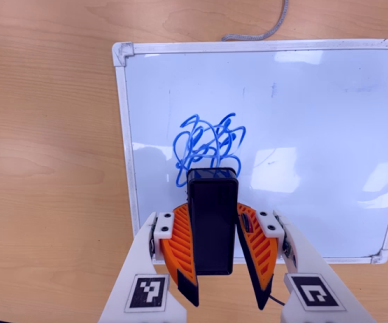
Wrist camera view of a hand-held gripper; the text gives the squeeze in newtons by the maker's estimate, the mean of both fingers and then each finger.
{"total": 7.4, "left": 6.7, "right": 8.0}